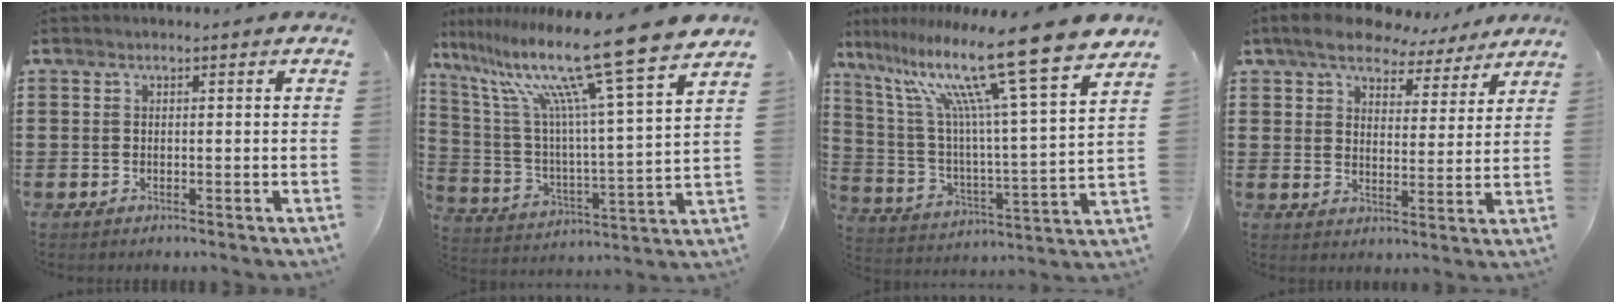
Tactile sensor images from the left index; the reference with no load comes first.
{"total": 16.9, "force": [13.6, 0.0, 10.1], "torque": [-0.211, -0.096, 0.217]}
{"total": 17.3, "force": [13.6, -0.1, 10.7], "torque": [-0.213, -0.104, 0.214]}
{"total": 7.0, "force": [6.3, 2.4, 1.9], "torque": [-0.061, -0.021, 0.112]}